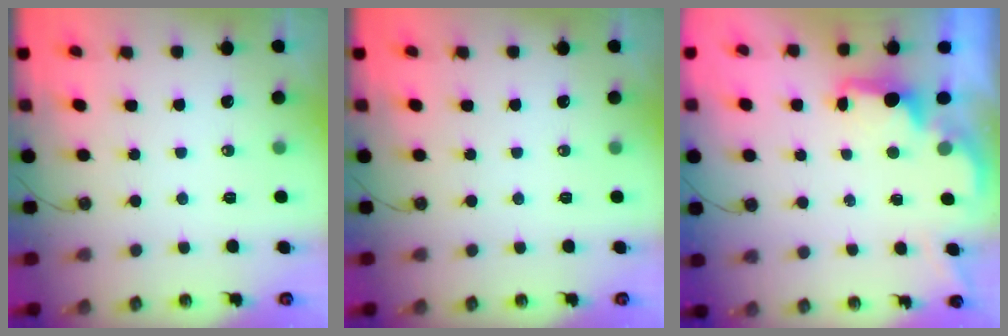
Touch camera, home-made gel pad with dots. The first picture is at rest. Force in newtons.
{"total": 0.0}
{"total": 1.9, "press": 1.8, "slide": 0.8}